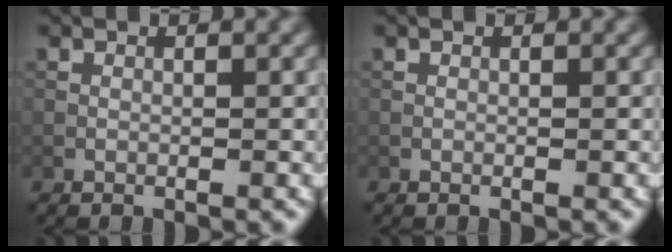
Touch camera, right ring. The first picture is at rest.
{"total": 0.0}